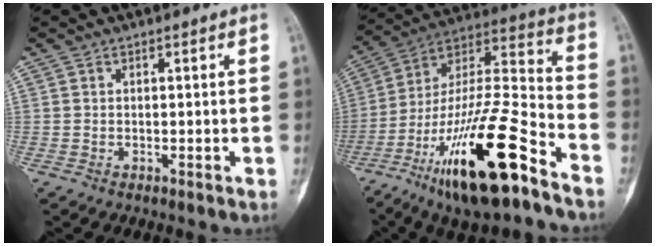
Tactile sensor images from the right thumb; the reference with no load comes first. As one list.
[{"total": 25.3, "force": [-14.2, 5.9, 20.1], "torque": [-0.377, 0.066, -0.247]}]